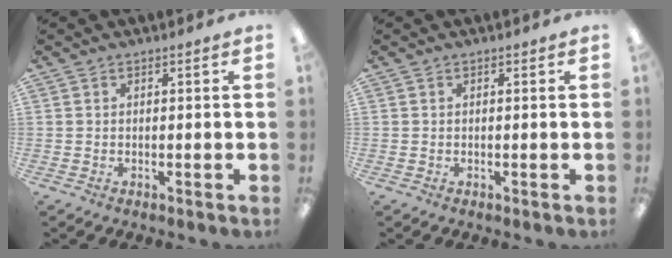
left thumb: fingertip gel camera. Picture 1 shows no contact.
{"total": 0.0}